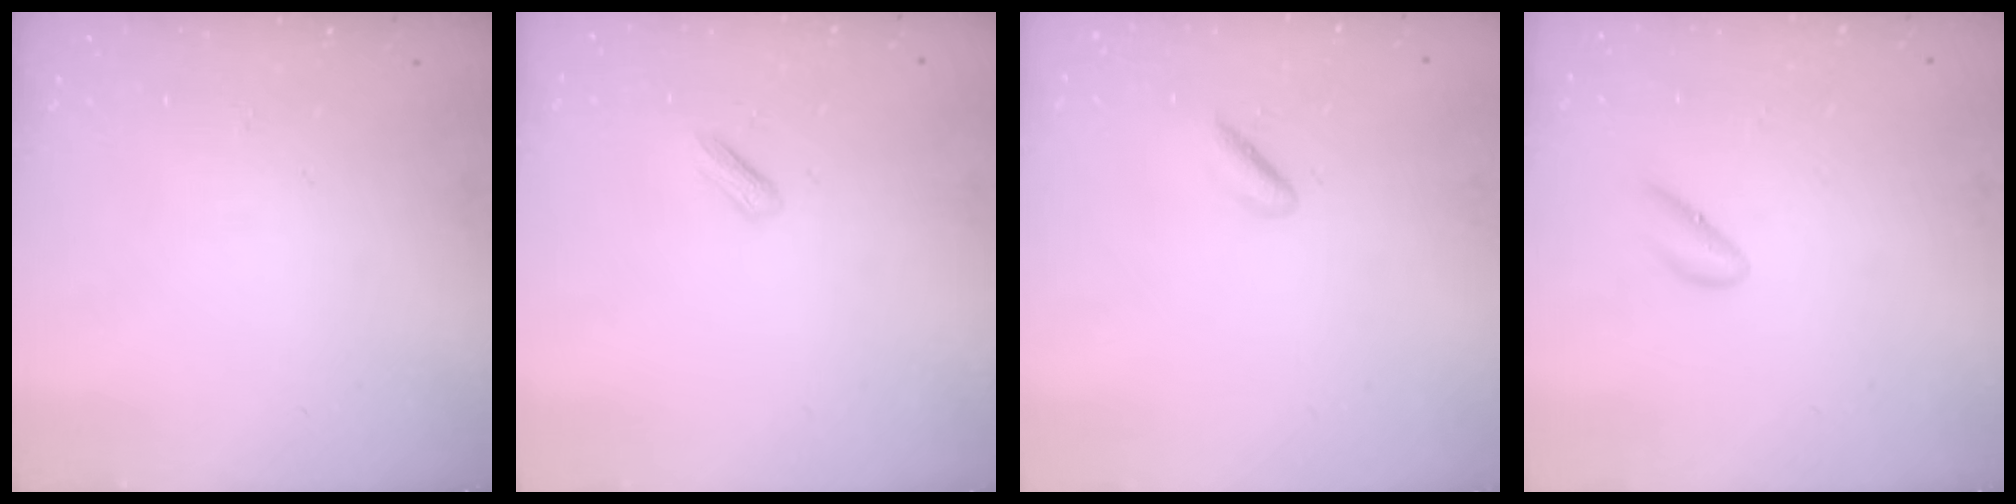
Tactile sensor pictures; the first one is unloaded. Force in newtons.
{"total": 2.8, "press": 2.7, "slide": 0.8}
{"total": 1.7, "press": 1.3, "slide": 1.1}
{"total": 2.8, "press": 2.7, "slide": 0.8}